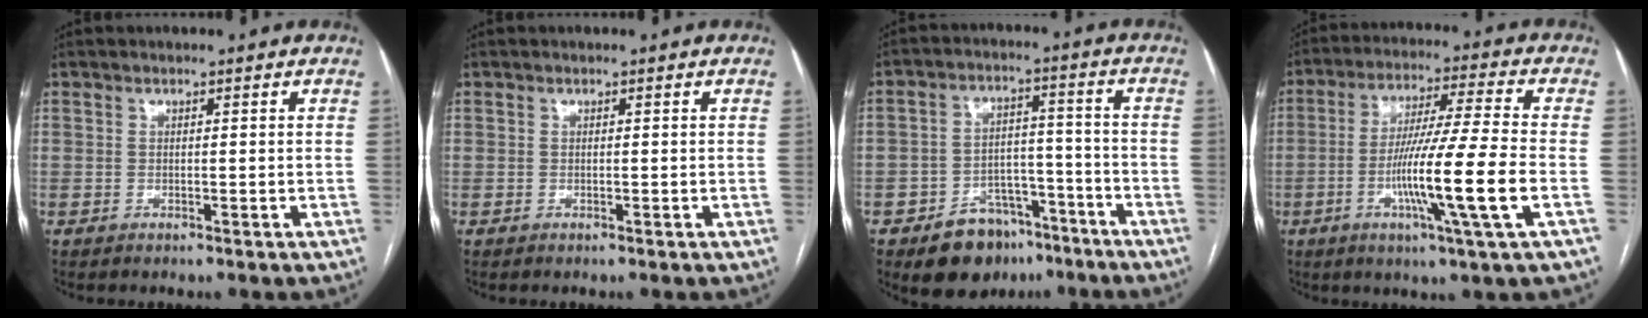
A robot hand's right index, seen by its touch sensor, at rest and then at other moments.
{"total": 0.0}
{"total": 10.0, "force": [-6.6, 6.4, 4.0], "torque": [-0.053, 0.027, -0.096]}
{"total": 13.9, "force": [-3.8, -1.4, 13.3], "torque": [-0.247, -0.014, -0.075]}